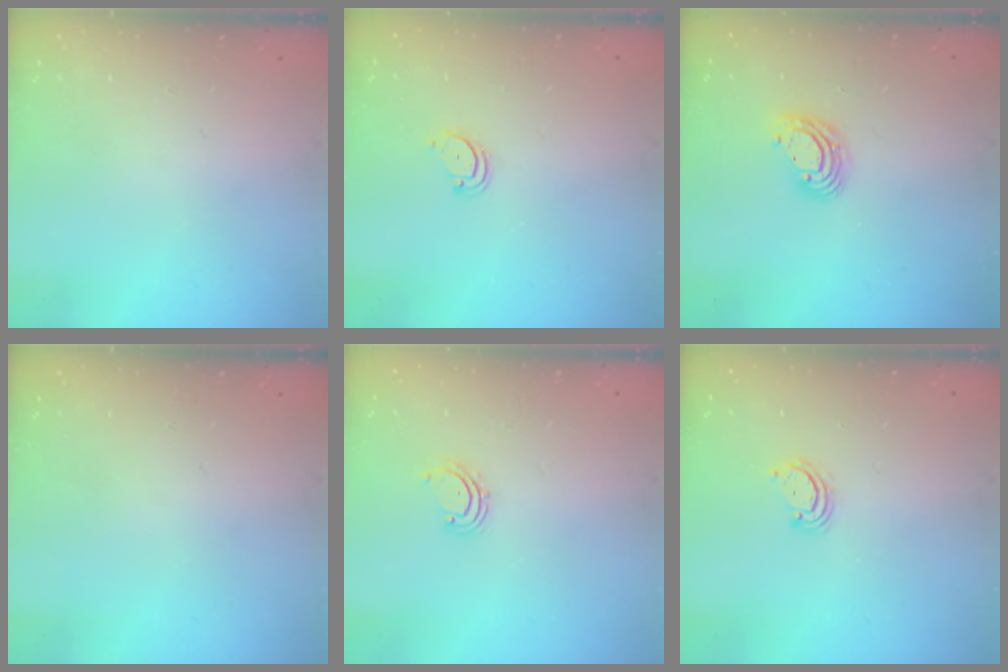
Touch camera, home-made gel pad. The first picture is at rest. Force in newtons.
{"total": 3.0, "press": 3.0, "slide": 0.3}
{"total": 8.7, "press": 8.6, "slide": 1.4}
{"total": 0.0}
{"total": 2.6, "press": 2.6, "slide": 0.3}
{"total": 2.9, "press": 2.9, "slide": 0.2}